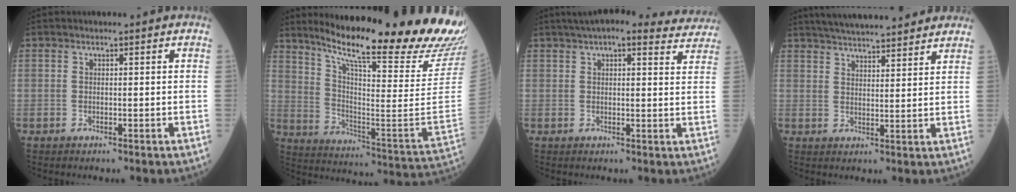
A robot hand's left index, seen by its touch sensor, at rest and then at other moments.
{"total": 29.4, "force": [24.8, 0.2, 15.8], "torque": [-0.260, -0.113, 0.338]}
{"total": 14.5, "force": [13.0, 3.3, 5.6], "torque": [-0.060, 0.031, 0.151]}
{"total": 15.5, "force": [14.0, 2.1, 6.4], "torque": [-0.100, 0.029, 0.198]}